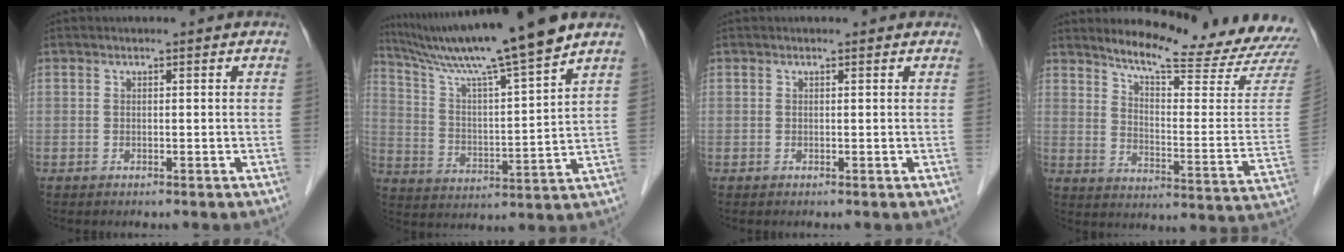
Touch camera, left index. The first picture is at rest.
{"total": 16.1, "force": [13.5, -2.2, 8.5], "torque": [-0.152, -0.008, 0.225]}
{"total": 0.0}
{"total": 20.3, "force": [19.2, 0.8, 6.7], "torque": [-0.099, -0.112, 0.235]}